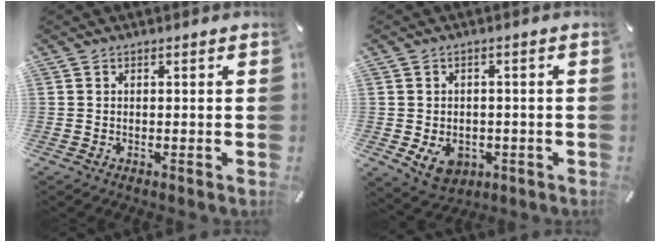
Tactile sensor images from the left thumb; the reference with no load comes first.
{"total": 6.9, "force": [-2.1, 5.6, 3.5], "torque": [-0.051, 0.005, -0.037]}